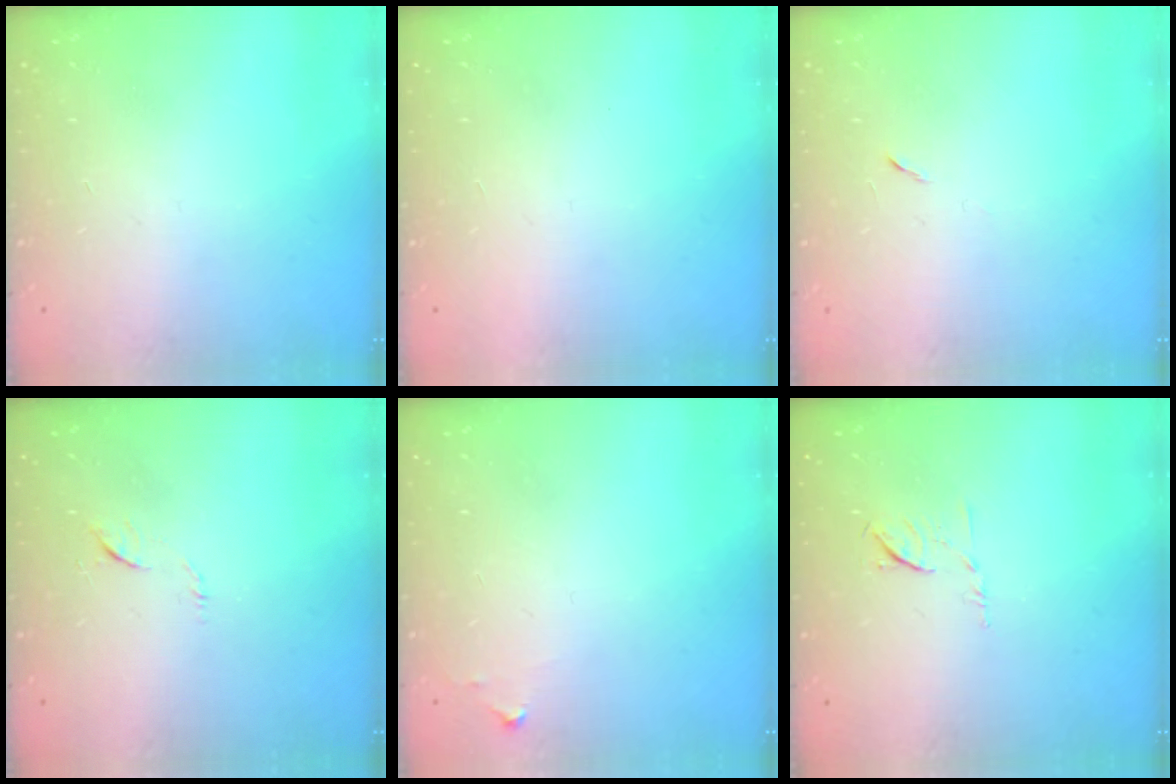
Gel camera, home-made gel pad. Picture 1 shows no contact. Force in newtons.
{"total": 1.6, "press": 1.5, "slide": 0.1}
{"total": 5.2, "press": 4.8, "slide": 2.1}
{"total": 4.6, "press": 4.5, "slide": 0.5}
{"total": 5.0, "press": 5.0, "slide": 0.7}
{"total": 6.1, "press": 6.0, "slide": 1.1}